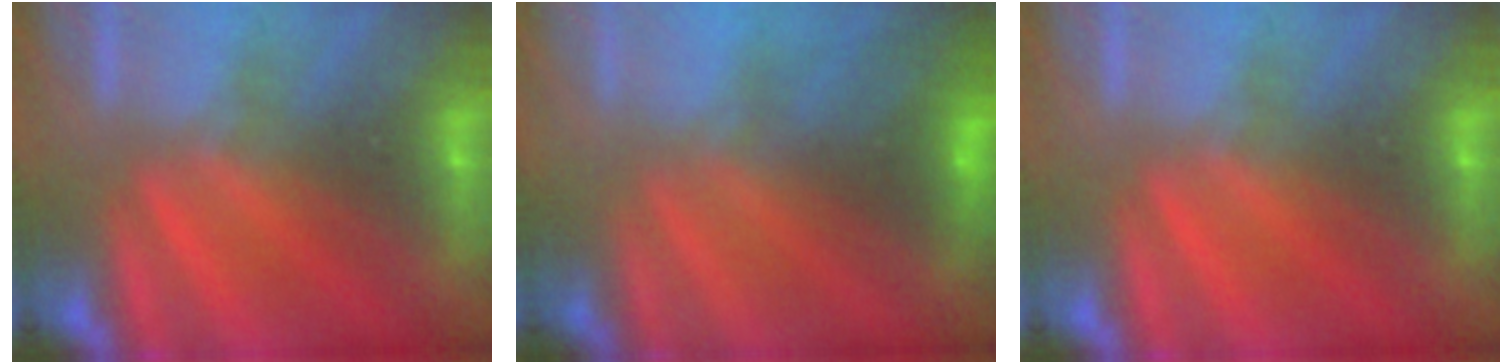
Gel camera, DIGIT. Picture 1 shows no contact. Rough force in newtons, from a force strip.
{"total": 2.9}
{"total": 0.0}